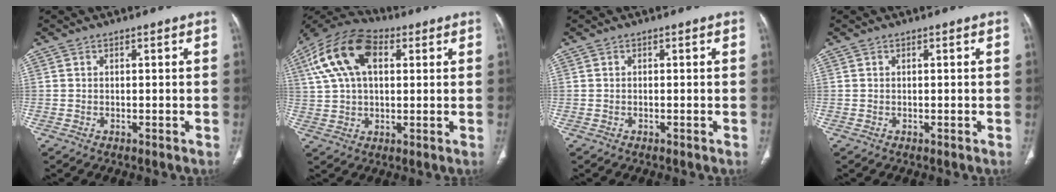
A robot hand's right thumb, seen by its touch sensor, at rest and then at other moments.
{"total": 15.7, "force": [5.1, 9.1, 11.7], "torque": [-0.221, 0.021, 0.087]}
{"total": 0.0}
{"total": 0.0}